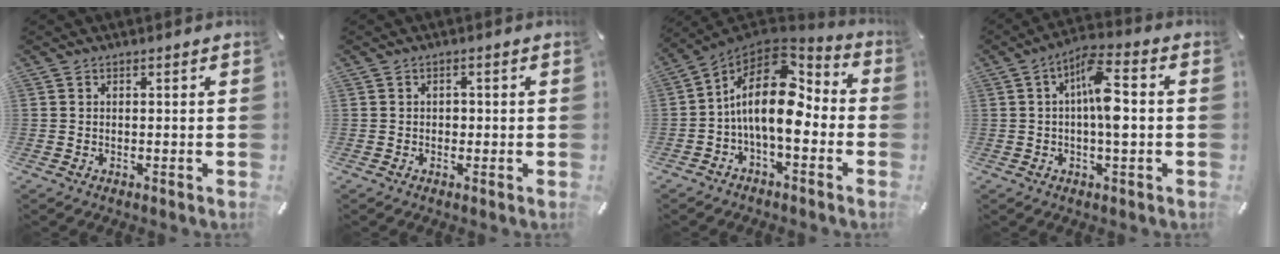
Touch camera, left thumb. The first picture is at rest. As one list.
[{"total": 1.3, "force": [-0.3, 1.1, 0.6], "torque": [-0.013, 0.005, -0.008]}, {"total": 16.6, "force": [-0.4, 9.3, 13.8], "torque": [-0.256, -0.010, -0.013]}, {"total": 9.8, "force": [-0.1, 3.4, 9.2], "torque": [-0.162, 0.012, -0.003]}]